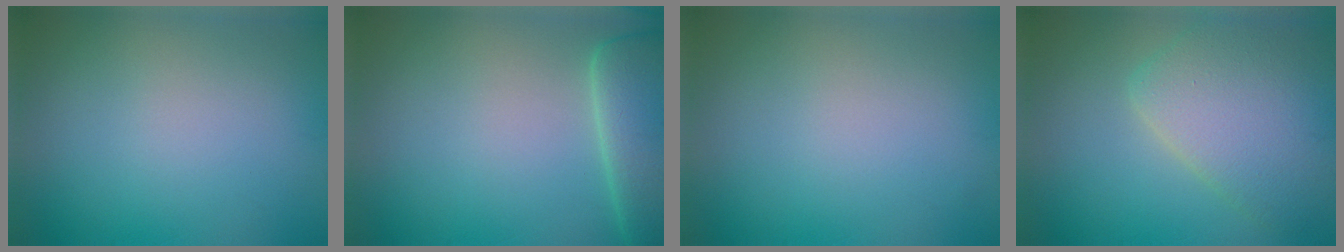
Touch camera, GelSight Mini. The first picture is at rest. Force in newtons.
{"total": 6.3, "press": 6.2, "slide": 0.9}
{"total": 0.0}
{"total": 6.8, "press": 6.8, "slide": 0.4}